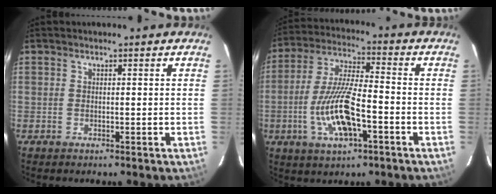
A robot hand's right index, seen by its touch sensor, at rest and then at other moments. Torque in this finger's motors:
{"motor_torque": [1.84, -0.29, 0.31, 0.21]}